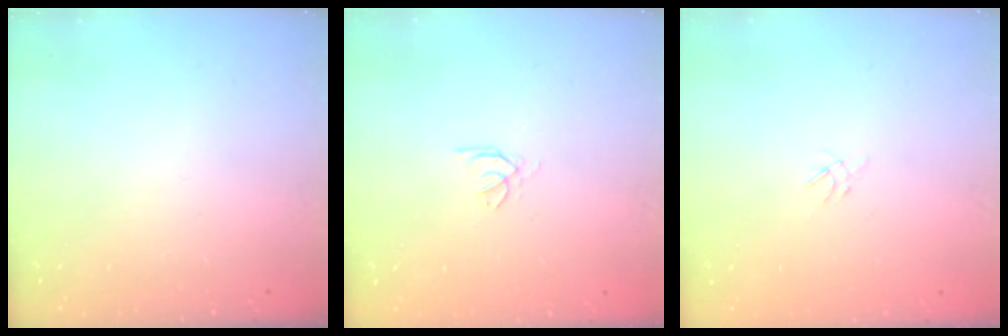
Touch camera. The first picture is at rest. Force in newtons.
{"total": 0.6, "press": 0.4, "slide": 0.3}
{"total": 1.2, "press": 1.1, "slide": 0.5}